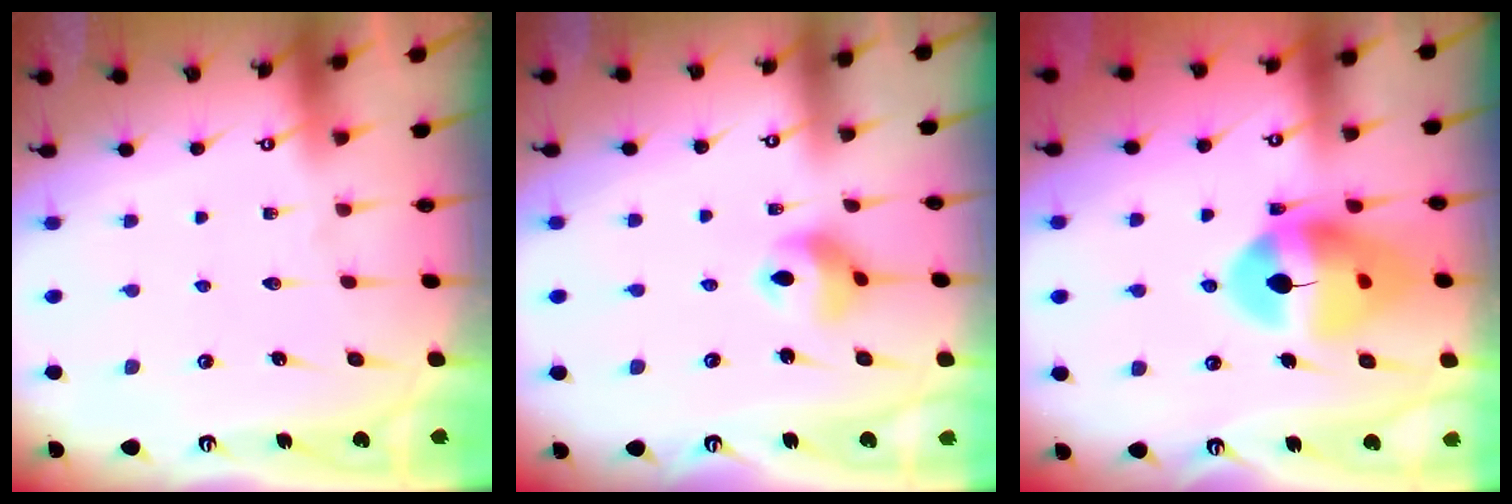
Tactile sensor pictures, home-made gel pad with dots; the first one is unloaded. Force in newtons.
{"total": 7.2, "press": 7.2, "slide": 0.4}
{"total": 14.7, "press": 14.6, "slide": 1.9}